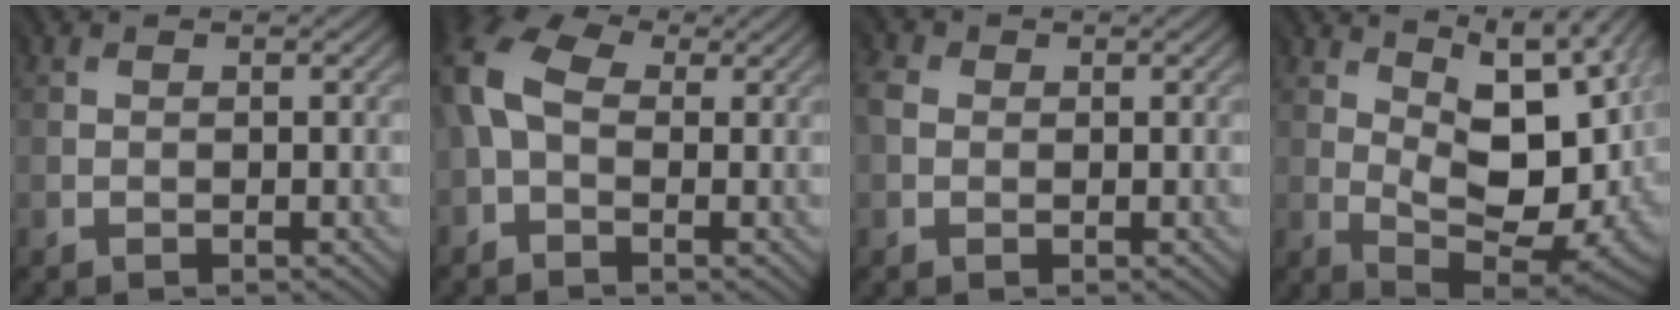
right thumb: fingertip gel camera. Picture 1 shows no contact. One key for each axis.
{"total": 9.4, "fx": 0.6, "fy": 6.1, "fz": 7.1, "tx": -0.194, "ty": 0.005, "tz": 0.004}
{"total": 2.2, "fx": -0.3, "fy": 2.0, "fz": 0.8, "tx": -0.025, "ty": -0.003, "tz": -0.011}
{"total": 13.6, "fx": 2.8, "fy": 5.6, "fz": 12.1, "tx": -0.194, "ty": 0.000, "tz": 0.066}